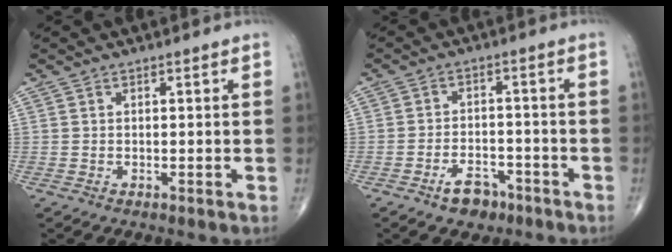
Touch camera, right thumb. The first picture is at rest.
{"total": 5.5, "force": [-3.6, 3.3, 2.6], "torque": [-0.026, 0.028, -0.055]}